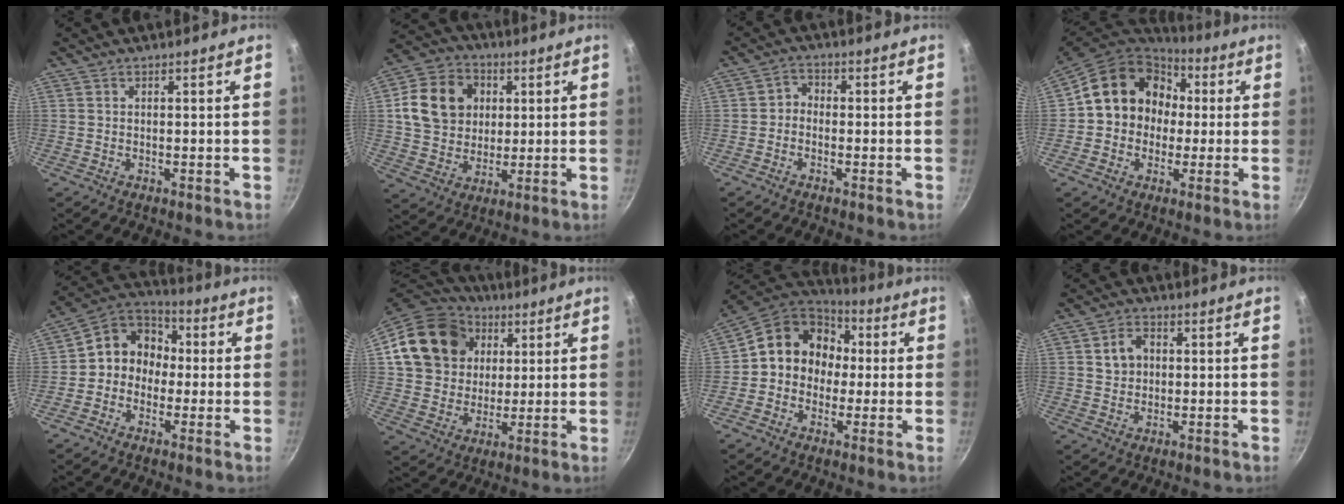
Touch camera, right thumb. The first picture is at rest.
{"total": 14.7, "force": [3.2, 12.1, 7.7], "torque": [-0.117, 0.007, 0.051]}
{"total": 2.6, "force": [-0.9, 2.1, 1.2], "torque": [-0.013, 0.018, -0.026]}
{"total": 16.2, "force": [1.5, 14.1, 7.9], "torque": [-0.099, 0.043, 0.011]}
{"total": 10.7, "force": [-0.4, 9.4, 5.2], "torque": [-0.042, 0.040, -0.033]}
{"total": 19.3, "force": [5.6, 16.1, 9.2], "torque": [-0.157, 0.016, 0.099]}
{"total": 14.2, "force": [0.8, 12.4, 6.8], "torque": [-0.072, 0.040, -0.007]}
{"total": 5.1, "force": [0.8, 4.1, 2.9], "torque": [-0.028, 0.011, 0.011]}